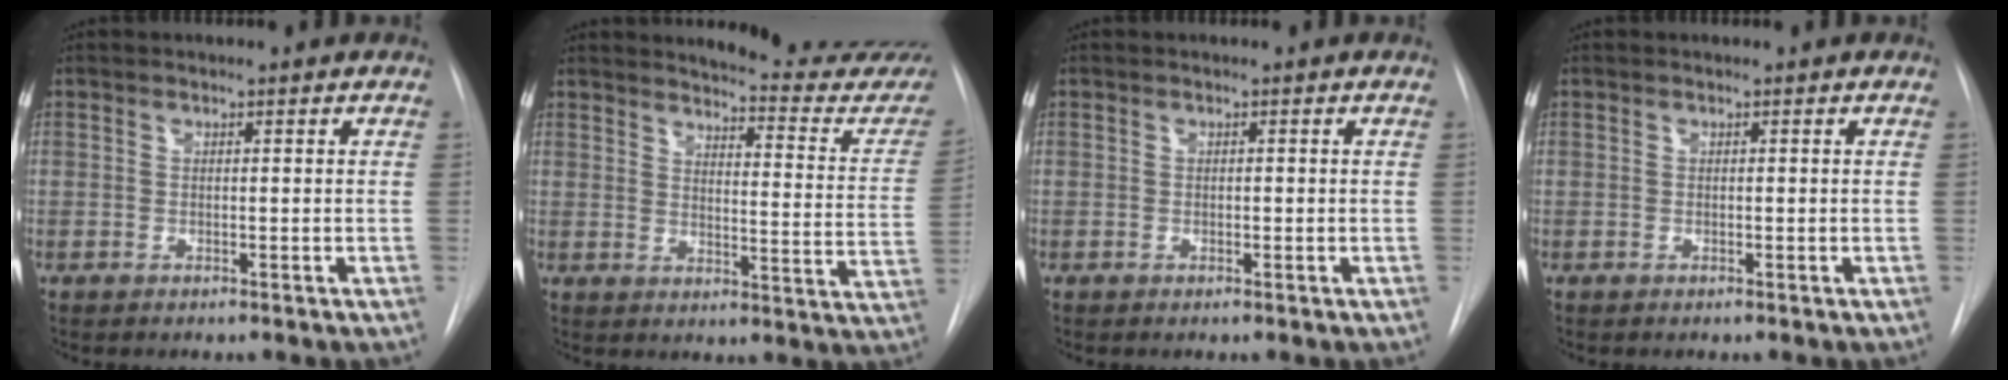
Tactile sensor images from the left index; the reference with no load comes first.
{"total": 17.9, "force": [17.5, 0.8, 3.8], "torque": [-0.041, -0.135, 0.185]}
{"total": 1.2, "force": [-1.2, -0.1, 0.0], "torque": [0.001, -0.005, -0.015]}
{"total": 0.0}